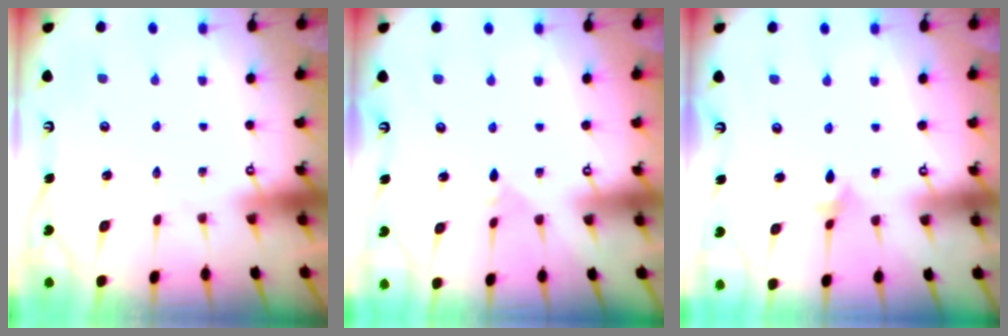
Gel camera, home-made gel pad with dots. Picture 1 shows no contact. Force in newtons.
{"total": 2.9, "press": 2.8, "slide": 0.8}
{"total": 3.9, "press": 3.8, "slide": 0.8}